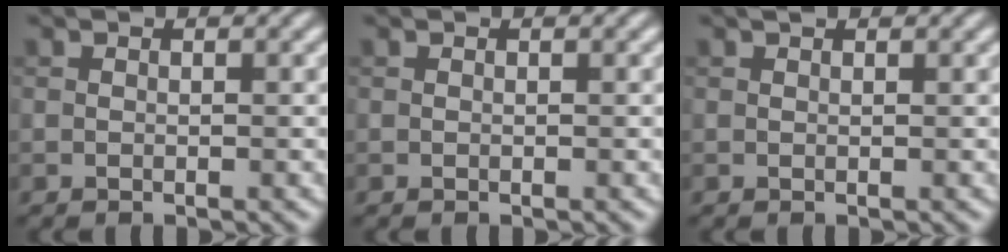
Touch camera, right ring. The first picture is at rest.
{"total": 0.0}
{"total": 0.6, "force": [0.6, 0.2, 0.3], "torque": [-0.004, 0.001, 0.009]}